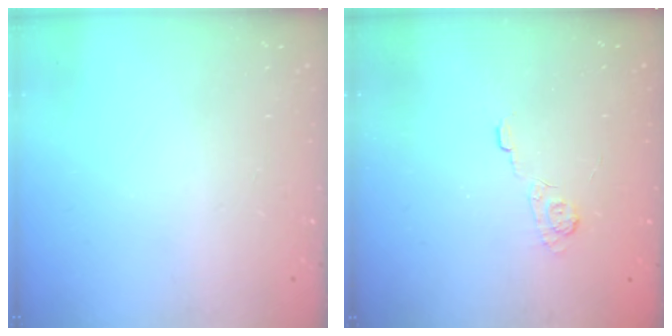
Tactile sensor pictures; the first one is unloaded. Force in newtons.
{"total": 4.5, "press": 4.2, "slide": 1.6}